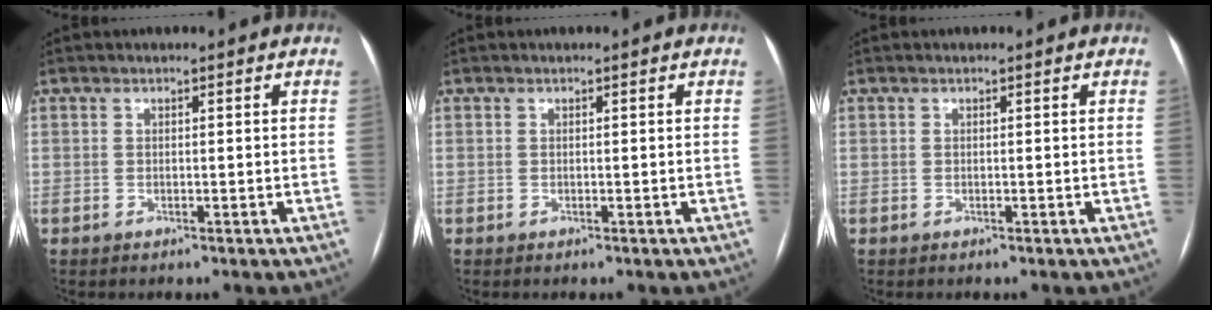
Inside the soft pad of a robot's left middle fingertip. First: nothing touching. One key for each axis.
{"total": 0.0}
{"total": 0.0}